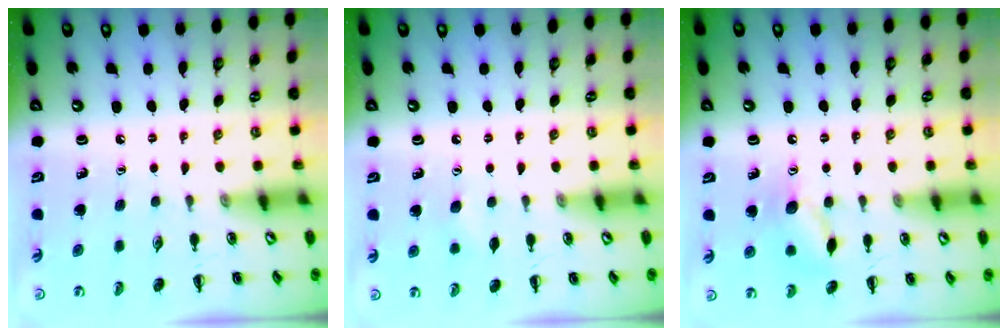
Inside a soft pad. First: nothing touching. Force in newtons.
{"total": 4.4, "press": 4.2, "slide": 1.1}
{"total": 9.7, "press": 9.6, "slide": 0.7}